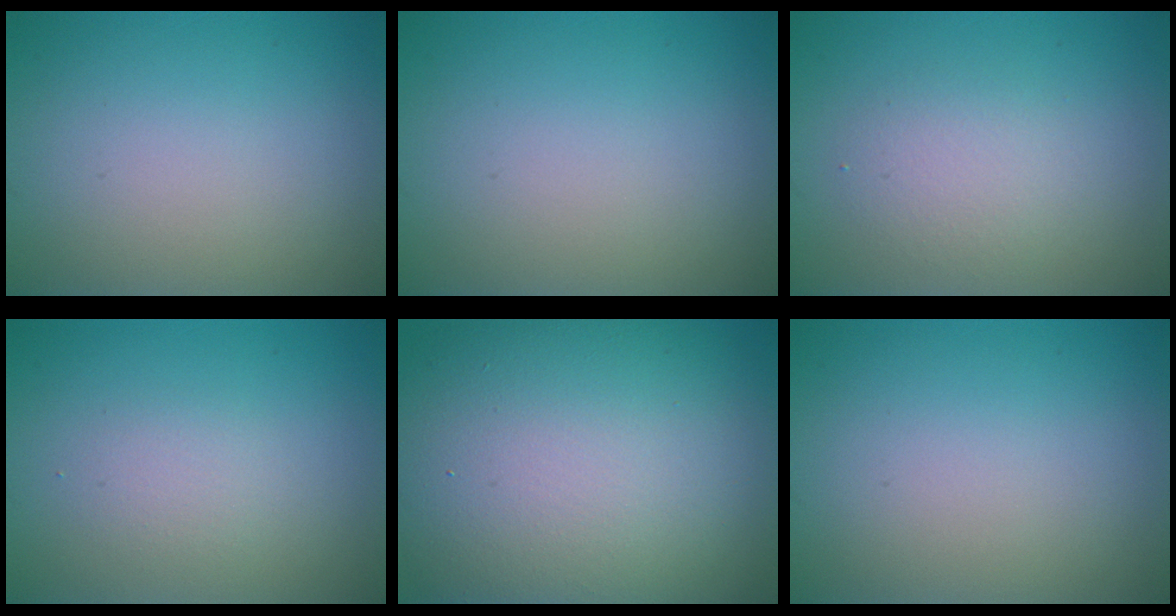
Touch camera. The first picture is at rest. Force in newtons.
{"total": 0.0}
{"total": 2.4, "press": 2.4, "slide": 0.1}
{"total": 1.5, "press": 1.5, "slide": 0.1}
{"total": 16.7, "press": 16.7, "slide": 0.9}
{"total": 0.0}